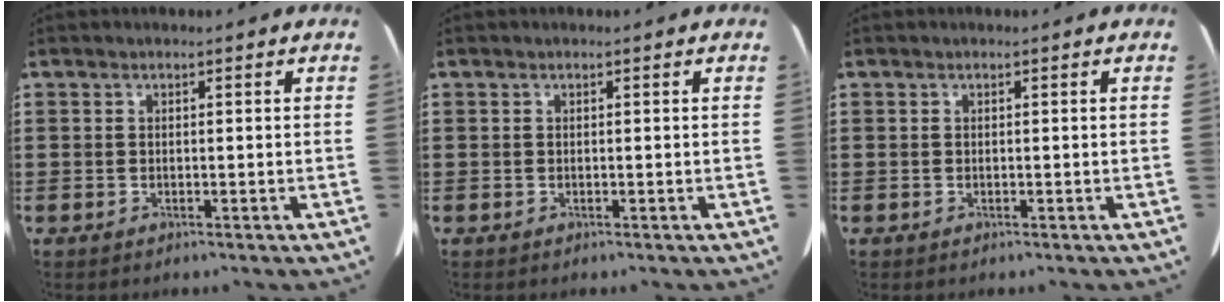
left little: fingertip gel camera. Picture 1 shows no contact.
{"total": 0.0}
{"total": 0.0}